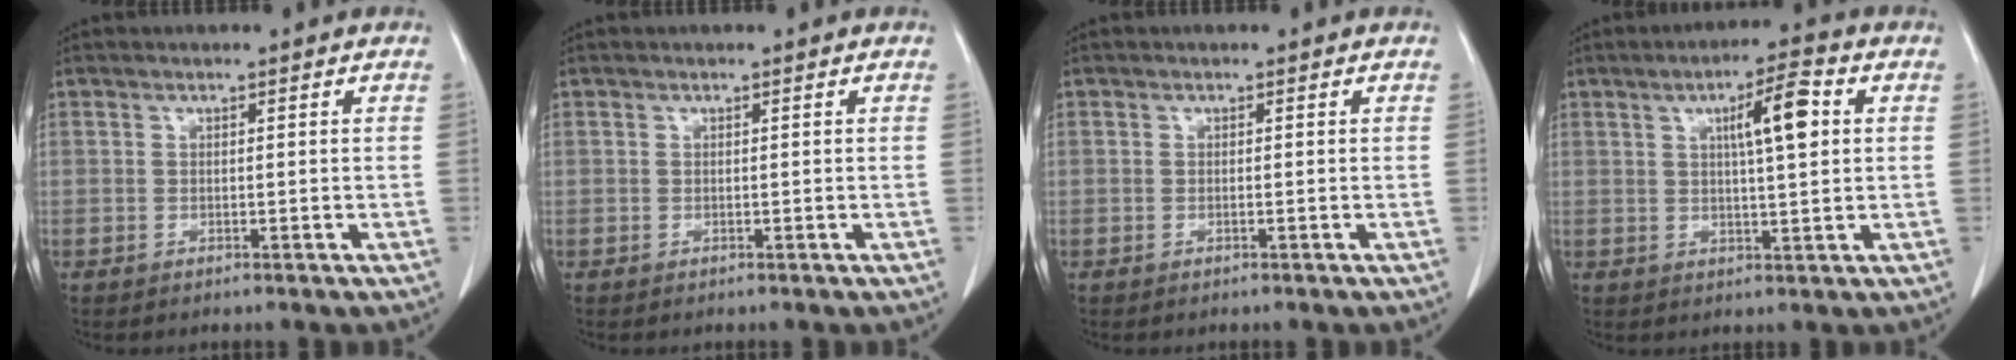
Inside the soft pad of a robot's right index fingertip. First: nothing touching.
{"total": 0.0}
{"total": 0.0}
{"total": 7.8, "force": [2.2, 1.1, 7.4], "torque": [-0.119, 0.010, 0.035]}